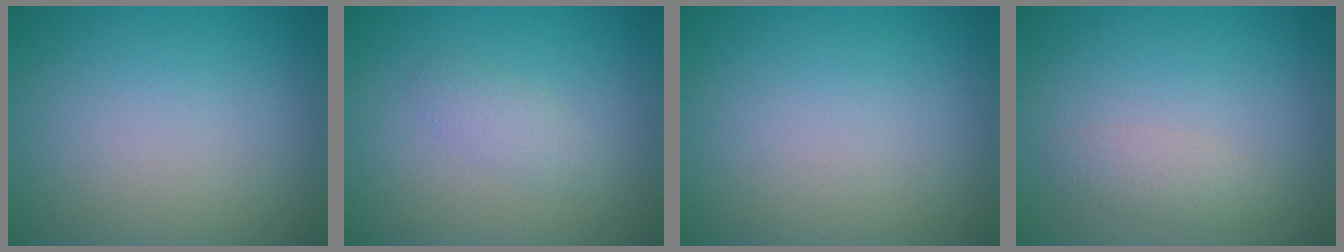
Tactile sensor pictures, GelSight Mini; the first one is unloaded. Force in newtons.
{"total": 1.5, "press": 1.5, "slide": 0.1}
{"total": 0.0}
{"total": 1.4, "press": 1.4, "slide": 0.1}